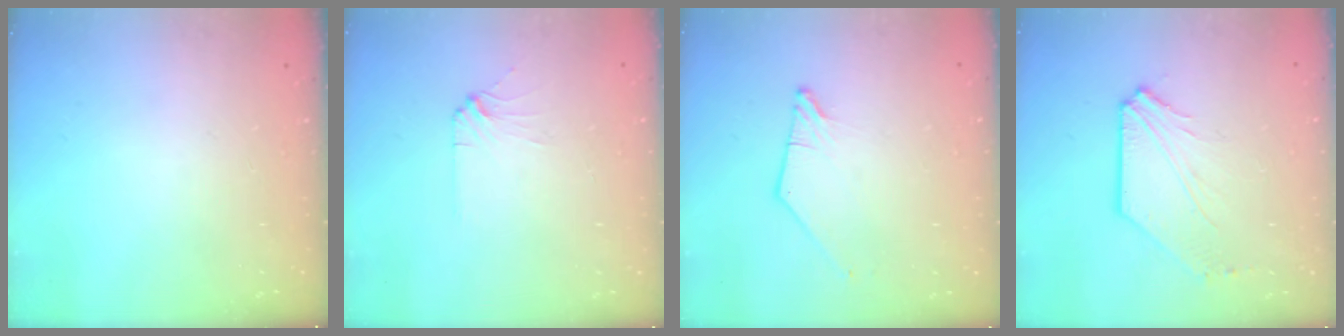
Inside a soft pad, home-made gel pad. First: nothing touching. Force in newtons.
{"total": 2.8, "press": 2.7, "slide": 0.4}
{"total": 1.3, "press": 1.3, "slide": 0.2}
{"total": 6.8, "press": 6.8, "slide": 0.8}